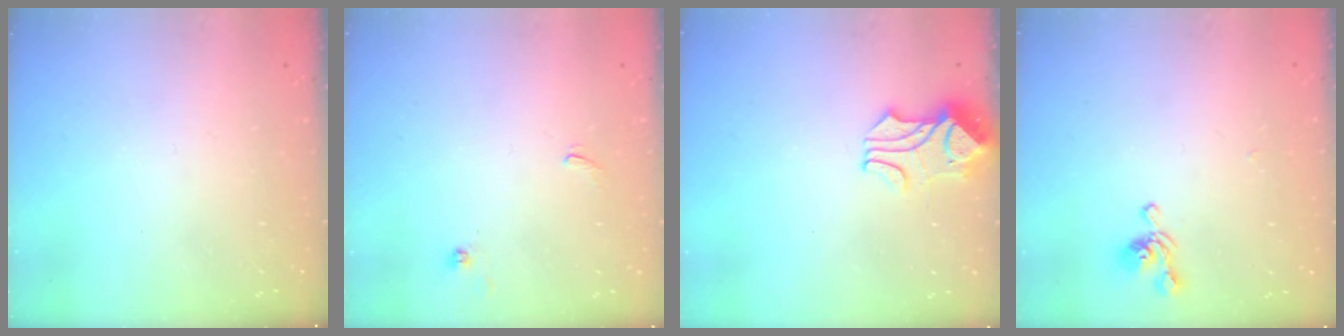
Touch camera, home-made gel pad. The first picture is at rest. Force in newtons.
{"total": 0.5, "press": 0.4, "slide": 0.4}
{"total": 1.8, "press": 1.4, "slide": 1.2}
{"total": 2.8, "press": 2.7, "slide": 0.7}